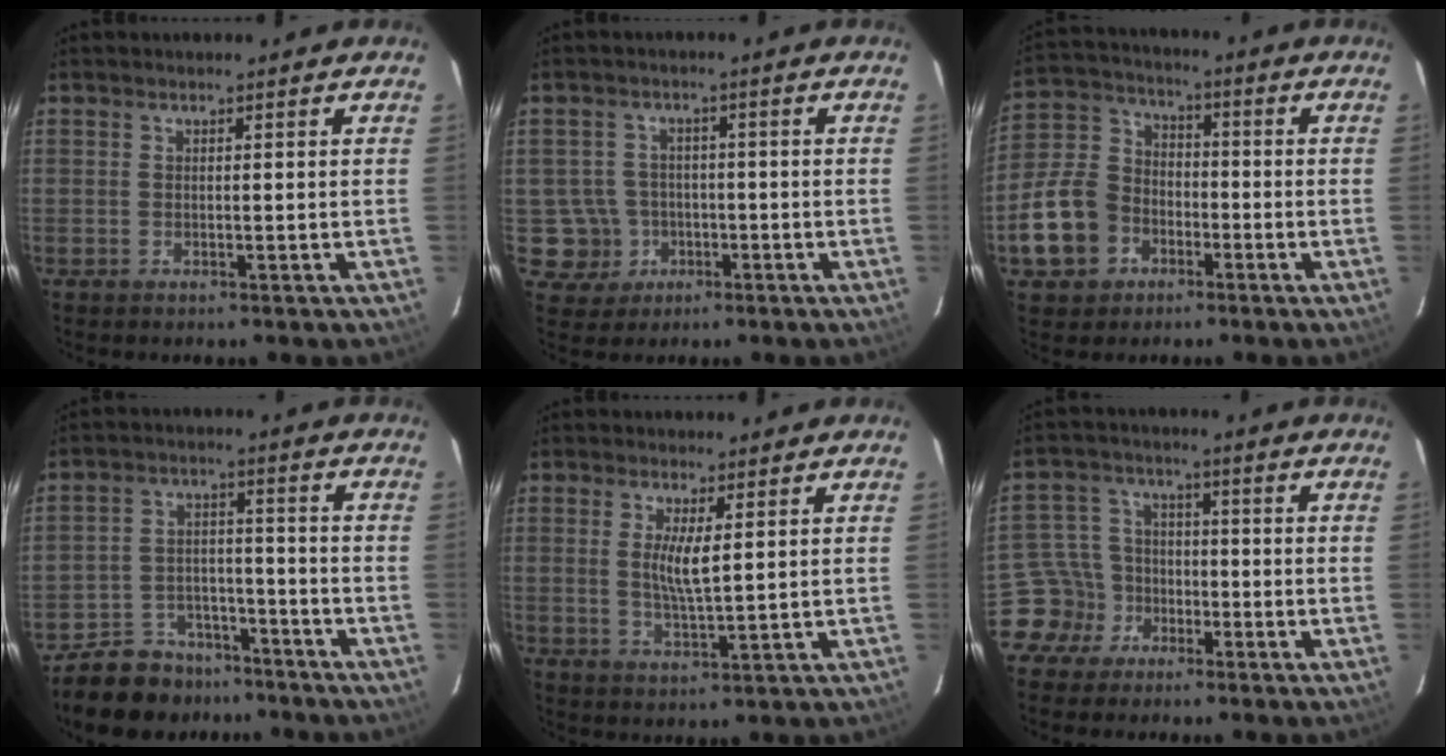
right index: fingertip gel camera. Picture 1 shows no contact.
{"total": 6.2, "force": [-1.7, 6.0, 0.5], "torque": [-0.027, 0.023, -0.018]}
{"total": 13.6, "force": [-5.5, 11.2, 5.5], "torque": [-0.153, 0.040, -0.082]}
{"total": 13.3, "force": [-10.9, 6.8, 3.5], "torque": [-0.101, 0.023, -0.155]}
{"total": 4.8, "force": [1.2, 0.9, 4.6], "torque": [-0.086, -0.007, 0.022]}
{"total": 7.4, "force": [-4.4, 6.0, 0.1], "torque": [-0.019, 0.027, -0.085]}